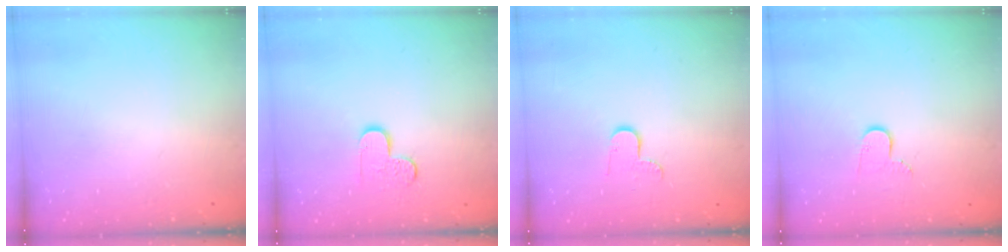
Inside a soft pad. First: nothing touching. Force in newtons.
{"total": 4.9, "press": 4.9, "slide": 0.2}
{"total": 5.8, "press": 5.8, "slide": 0.5}
{"total": 6.4, "press": 6.3, "slide": 0.6}